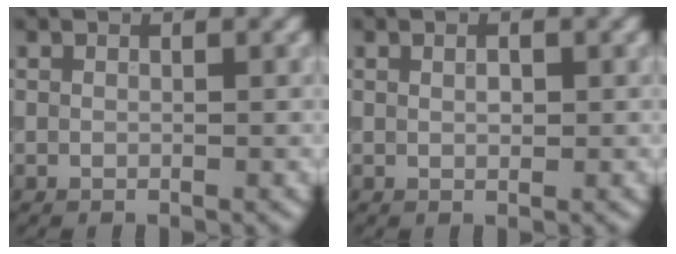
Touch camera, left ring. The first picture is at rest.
{"total": 0.8, "force": [0.2, 0.4, 0.6], "torque": [-0.012, 0.002, 0.005]}